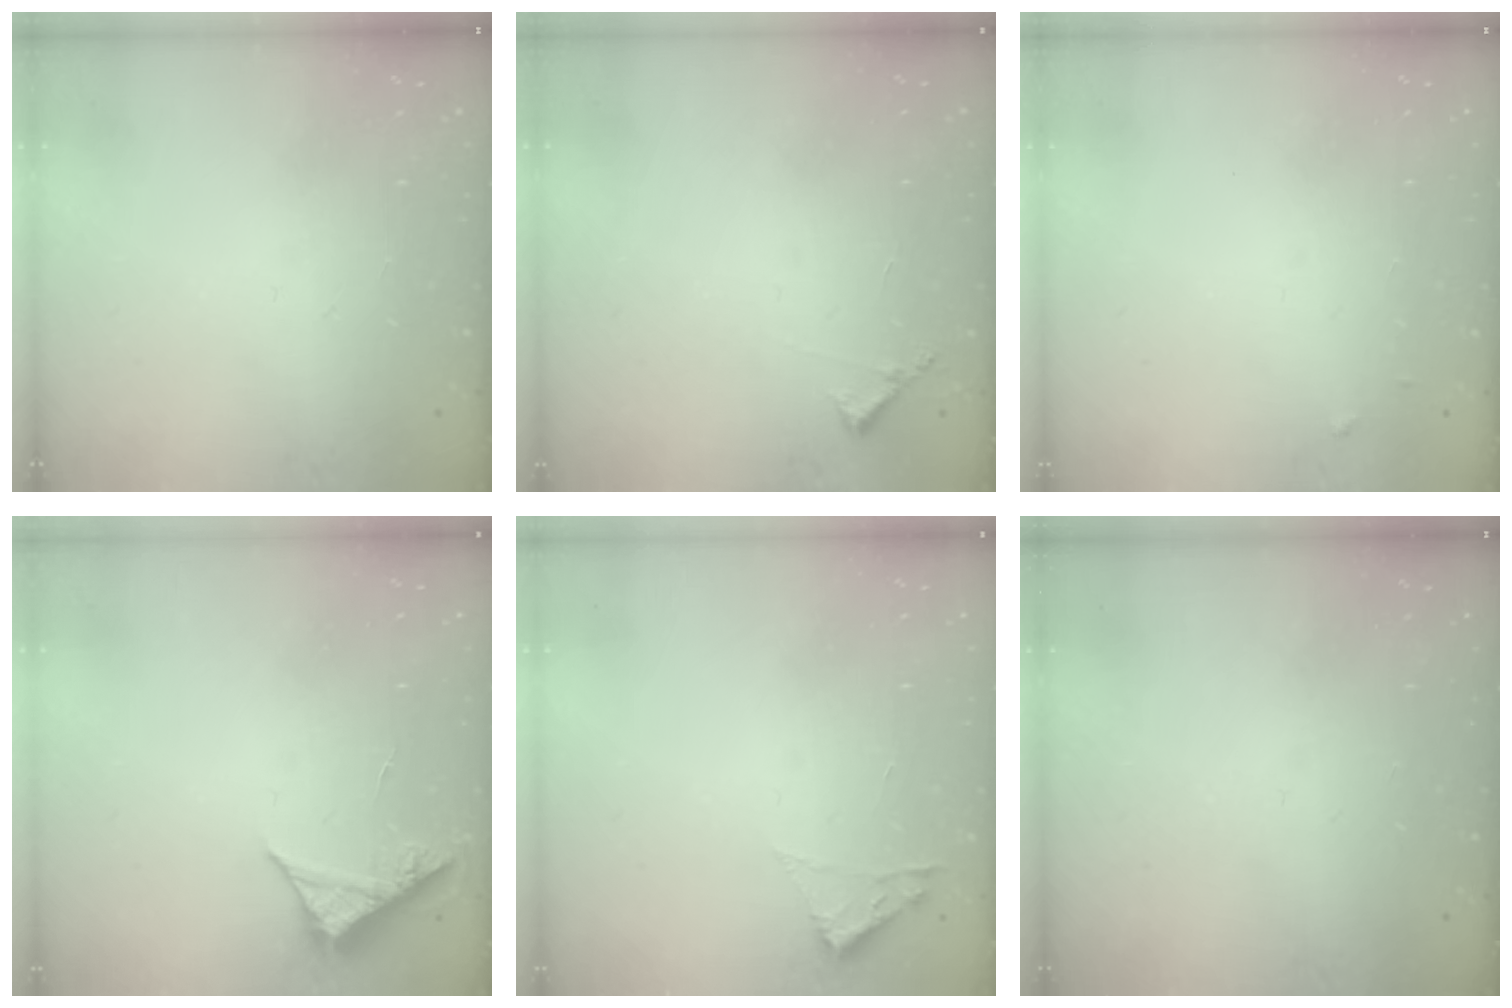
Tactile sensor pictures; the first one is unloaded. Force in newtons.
{"total": 6.4, "press": 6.4, "slide": 0.5}
{"total": 3.5, "press": 3.5, "slide": 0.2}
{"total": 5.3, "press": 5.2, "slide": 0.6}
{"total": 1.8, "press": 1.8, "slide": 0.2}
{"total": 0.0}